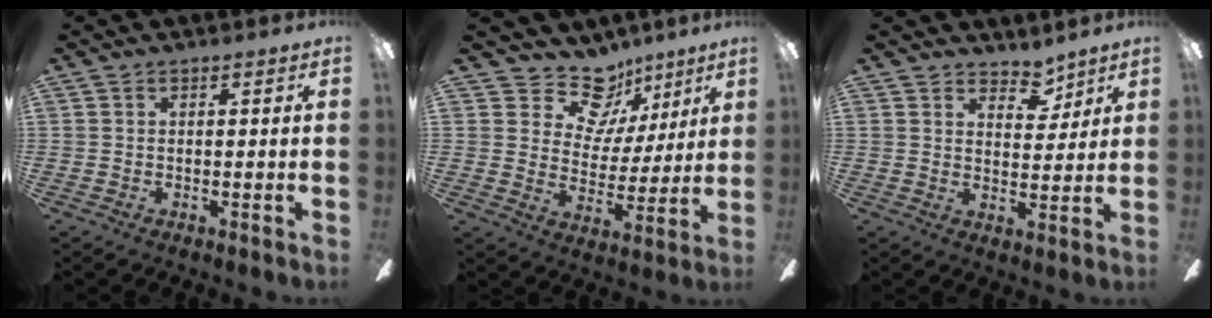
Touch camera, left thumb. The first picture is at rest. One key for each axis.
{"total": 14.2, "fx": 9.7, "fy": 9.1, "fz": 5.1, "tx": -0.089, "ty": -0.056, "tz": 0.183}
{"total": 4.5, "fx": 3.8, "fy": 2.1, "fz": 1.0, "tx": 0.002, "ty": -0.022, "tz": 0.066}